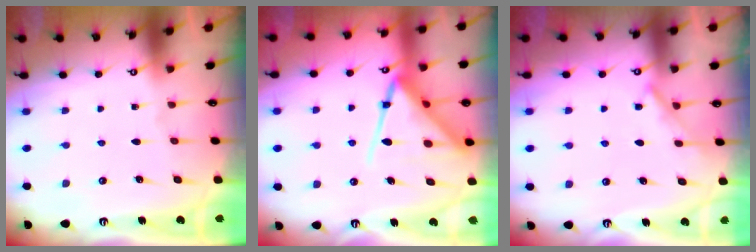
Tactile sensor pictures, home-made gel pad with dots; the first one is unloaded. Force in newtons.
{"total": 14.9, "press": 14.8, "slide": 1.5}
{"total": 4.2, "press": 4.2, "slide": 0.6}